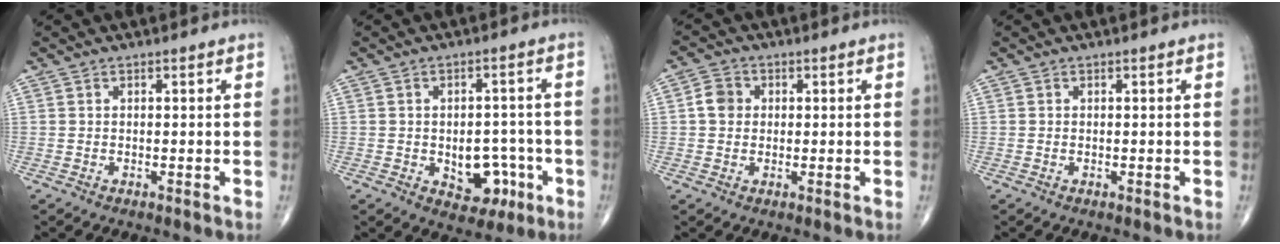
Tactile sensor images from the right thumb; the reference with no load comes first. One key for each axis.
{"total": 8.4, "fx": -2.6, "fy": 5.8, "fz": 5.5, "tx": -0.035, "ty": 0.025, "tz": -0.024}
{"total": 3.8, "fx": 0.4, "fy": 3.4, "fz": 1.8, "tx": -0.021, "ty": 0.007, "tz": 0.001}
{"total": 0.0}